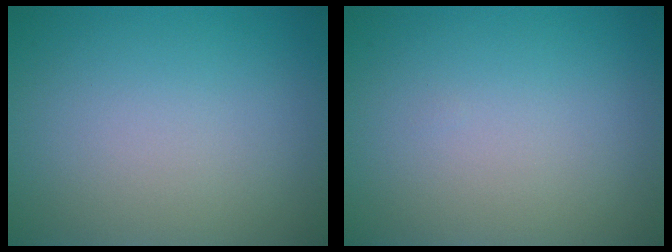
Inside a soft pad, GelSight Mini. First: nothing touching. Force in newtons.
{"total": 0.0}